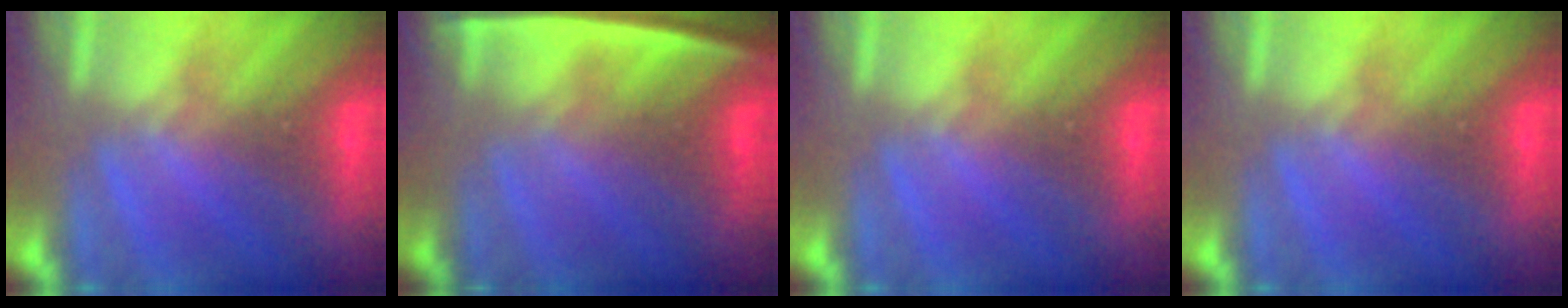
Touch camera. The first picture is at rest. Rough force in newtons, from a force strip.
{"total": 2.4}
{"total": 0.0}
{"total": 0.0}